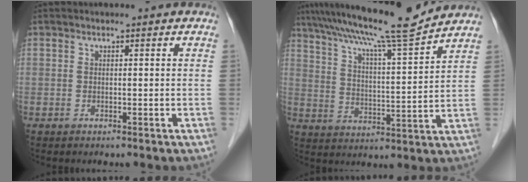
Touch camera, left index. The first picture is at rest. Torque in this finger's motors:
{"motor_torque": [0.60, -0.66, 0.42, 0.16]}